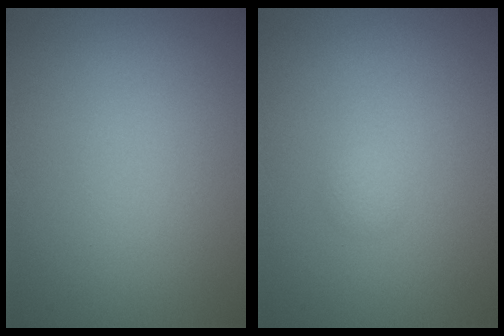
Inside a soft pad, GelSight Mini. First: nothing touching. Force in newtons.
{"total": 0.8, "press": 0.8, "slide": 0.1}